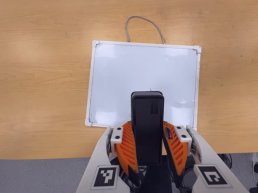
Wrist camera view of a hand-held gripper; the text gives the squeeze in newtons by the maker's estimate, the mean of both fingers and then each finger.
{"total": 6.0, "left": 5.2, "right": 6.8}